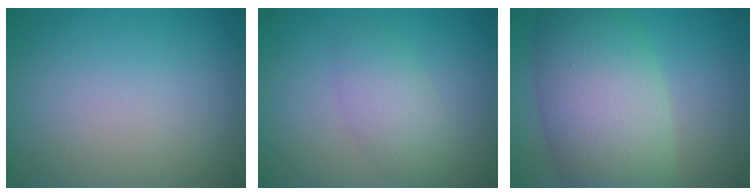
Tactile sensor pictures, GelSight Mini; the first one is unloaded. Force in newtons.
{"total": 3.0, "press": 3.0, "slide": 0.2}
{"total": 10.7, "press": 10.6, "slide": 0.5}